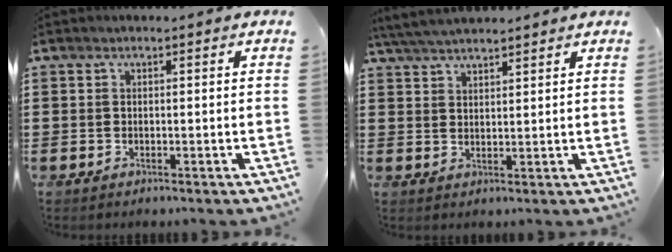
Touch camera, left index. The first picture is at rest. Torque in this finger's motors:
{"motor_torque": [1.25, -0.89, 0.49, 0.15]}